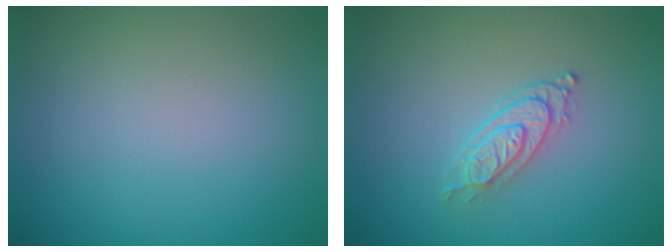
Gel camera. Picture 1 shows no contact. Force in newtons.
{"total": 2.7, "press": 2.1, "slide": 1.7}